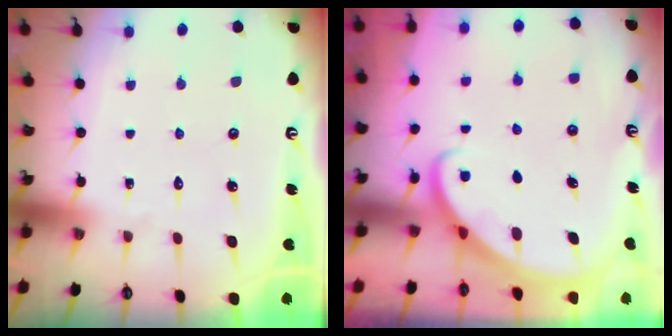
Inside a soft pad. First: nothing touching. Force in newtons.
{"total": 2.7, "press": 2.7, "slide": 0.1}